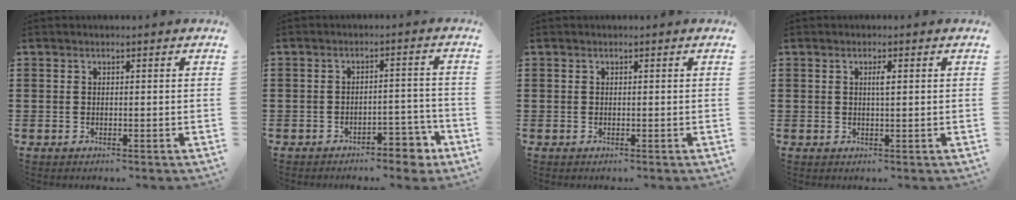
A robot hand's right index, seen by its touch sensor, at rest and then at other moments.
{"total": 4.4, "force": [-3.5, 1.5, 2.3], "torque": [-0.036, 0.011, -0.066]}
{"total": 0.0}
{"total": 1.4, "force": [0.4, 0.2, 1.3], "torque": [-0.025, 0.002, 0.005]}